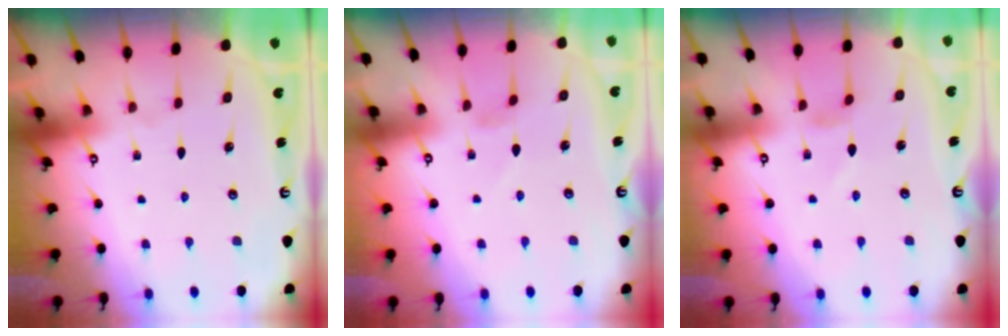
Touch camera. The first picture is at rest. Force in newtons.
{"total": 0.0}
{"total": 1.0, "press": 1.0, "slide": 0.3}